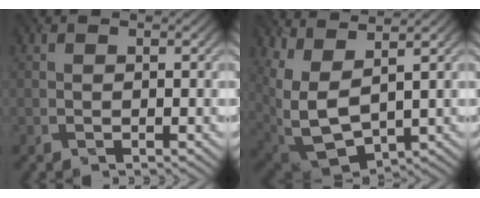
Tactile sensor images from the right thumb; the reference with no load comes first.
{"total": 11.9, "force": [3.6, 6.1, 9.5], "torque": [-0.234, -0.013, 0.091]}